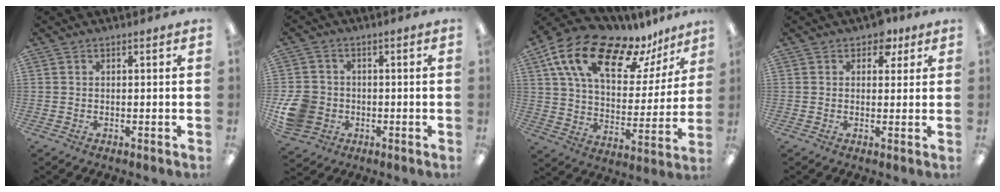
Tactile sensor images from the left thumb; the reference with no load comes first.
{"total": 9.1, "force": [-1.9, 7.9, 4.0], "torque": [-0.099, 0.020, -0.033]}
{"total": 20.2, "force": [13.8, 9.0, 11.7], "torque": [-0.211, -0.082, 0.242]}
{"total": 4.2, "force": [2.6, 2.7, 2.0], "torque": [-0.012, -0.005, 0.041]}